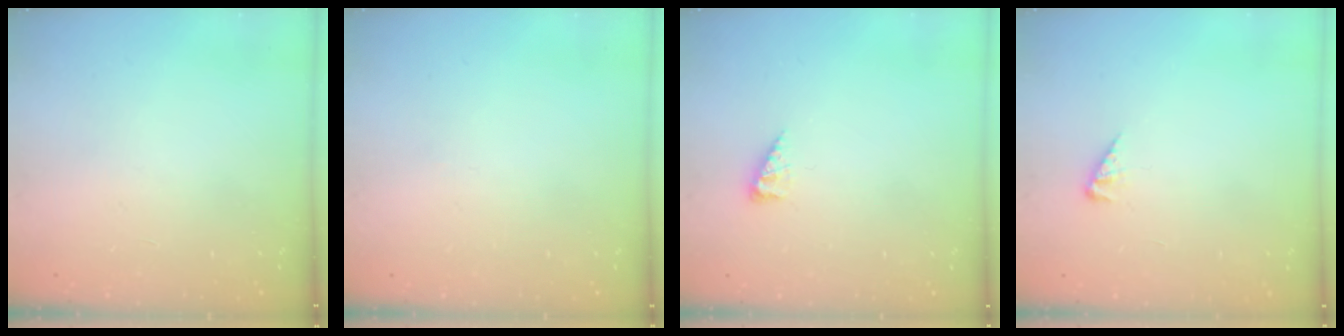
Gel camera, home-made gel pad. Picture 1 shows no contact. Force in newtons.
{"total": 0.0}
{"total": 2.9, "press": 2.9, "slide": 0.3}
{"total": 2.5, "press": 2.5, "slide": 0.4}